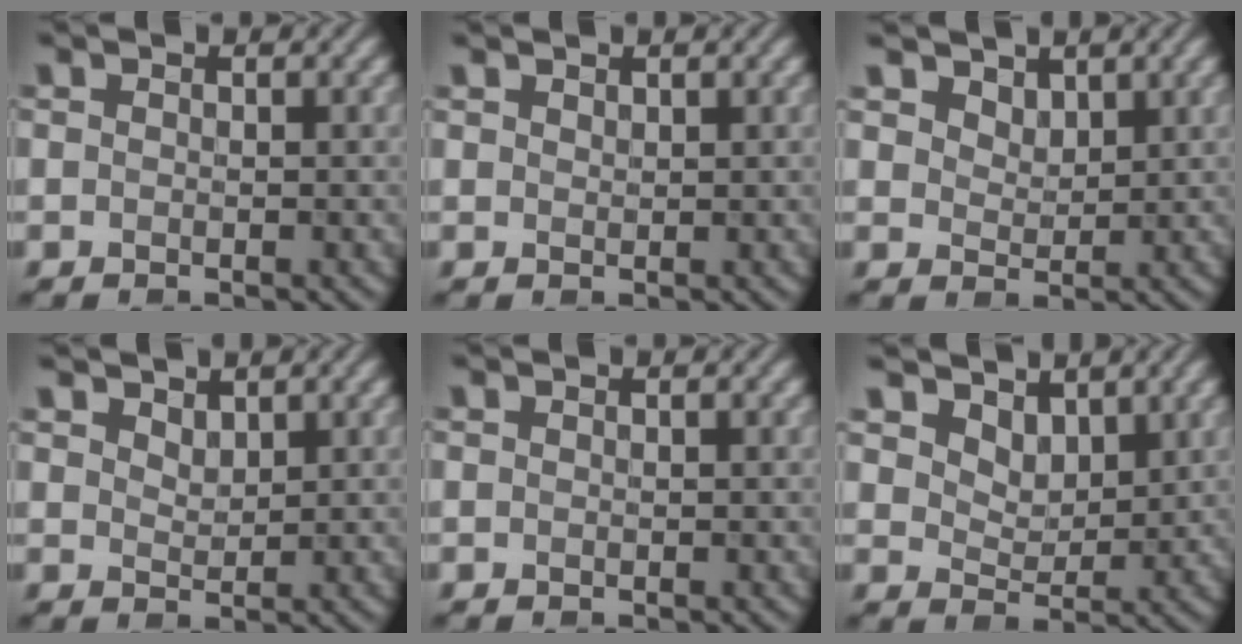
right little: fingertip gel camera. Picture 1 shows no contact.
{"total": 0.7, "force": [0.7, 0.2, 0.1], "torque": [-0.004, -0.001, 0.017]}
{"total": 2.5, "force": [2.1, 1.2, 0.6], "torque": [-0.027, -0.012, 0.043]}
{"total": 1.9, "force": [1.6, 0.8, 0.7], "torque": [-0.016, 0.001, 0.030]}
{"total": 0.0}
{"total": 4.1, "force": [3.2, 2.1, 1.4], "torque": [-0.047, -0.021, 0.061]}